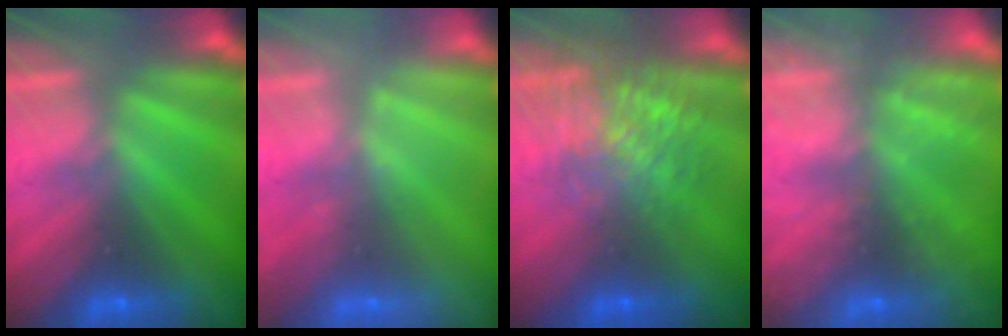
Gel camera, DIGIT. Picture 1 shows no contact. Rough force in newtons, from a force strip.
{"total": 2.2}
{"total": 7.6}
{"total": 7.7}